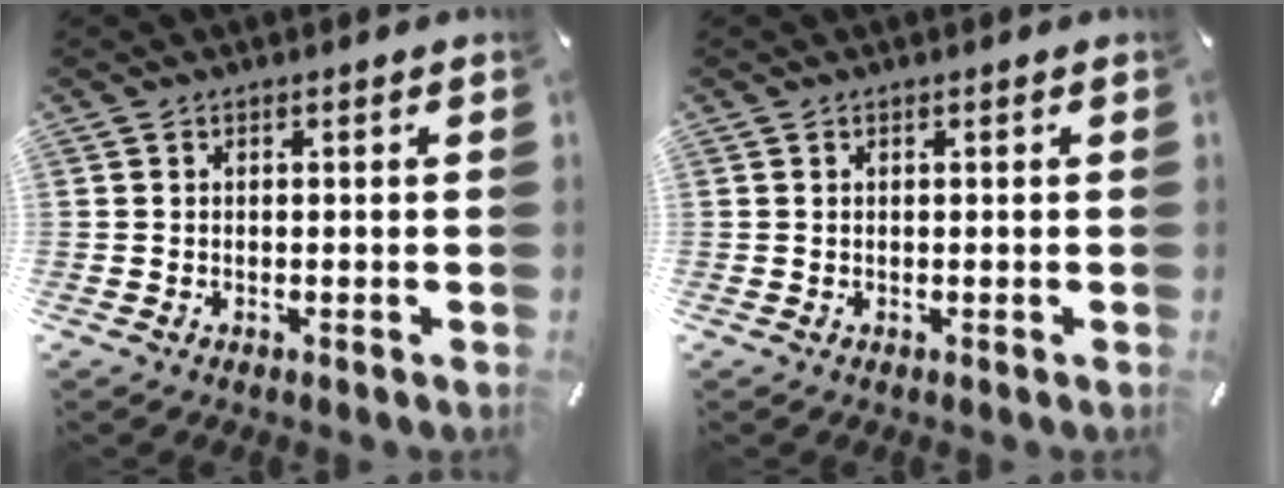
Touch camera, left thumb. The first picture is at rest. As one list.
[{"total": 0.0}]